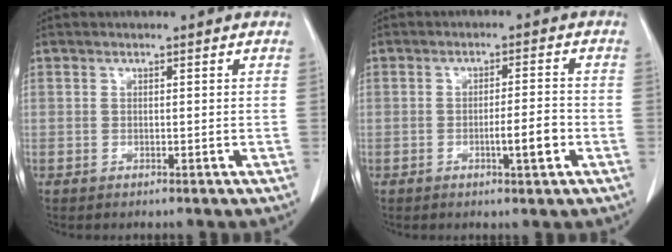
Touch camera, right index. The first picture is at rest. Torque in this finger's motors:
{"motor_torque": [0.58, -0.31, 0.13, 0.03]}